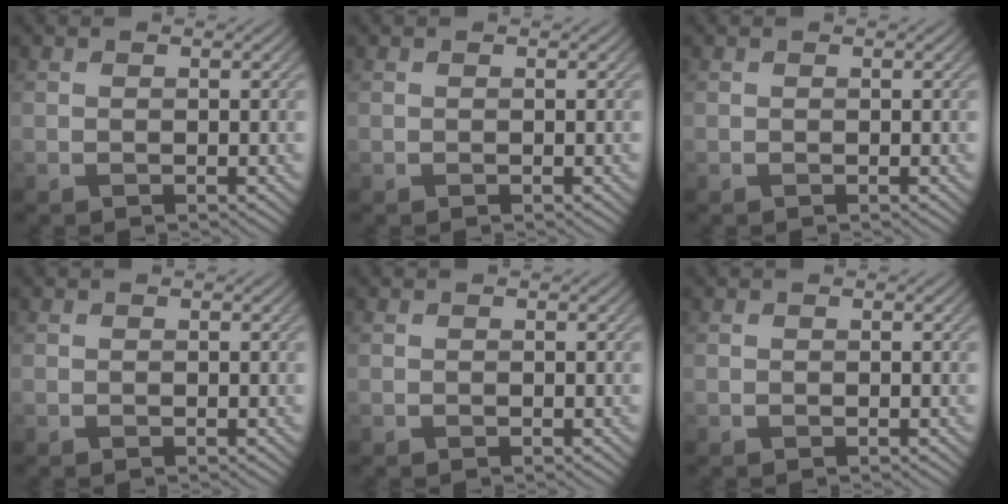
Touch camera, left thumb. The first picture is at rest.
{"total": 0.0}
{"total": 0.0}
{"total": 0.0}
{"total": 0.0}
{"total": 0.0}